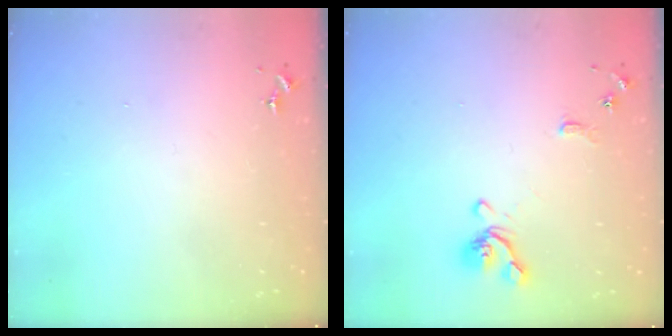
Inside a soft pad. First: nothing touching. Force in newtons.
{"total": 10.0, "press": 9.9, "slide": 1.4}